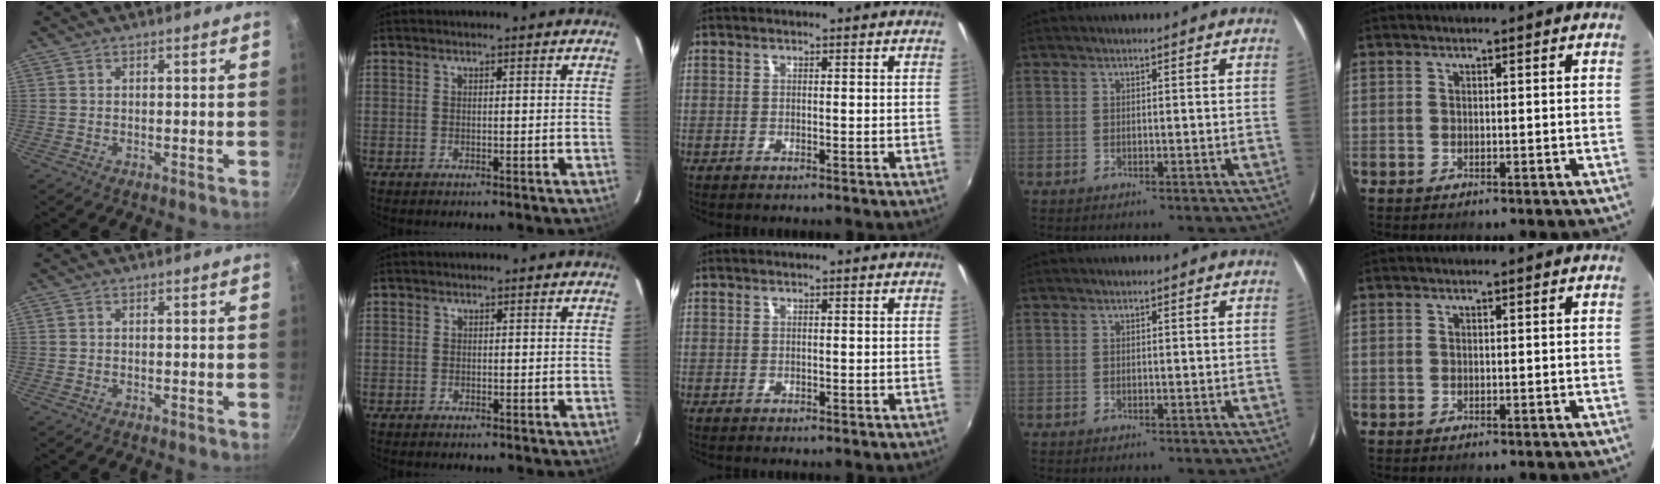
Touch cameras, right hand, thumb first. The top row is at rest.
{"index": {"total": 0.6, "force": [-0.3, 0.6, -0.1], "torque": [-0.001, 0.002, -0.005]}}